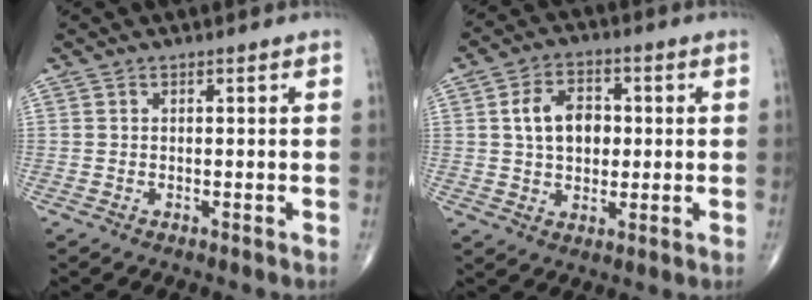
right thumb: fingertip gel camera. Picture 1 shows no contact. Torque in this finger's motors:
{"motor_torque": [0.83, 1.08, 0.36, 0.25, 0.22]}